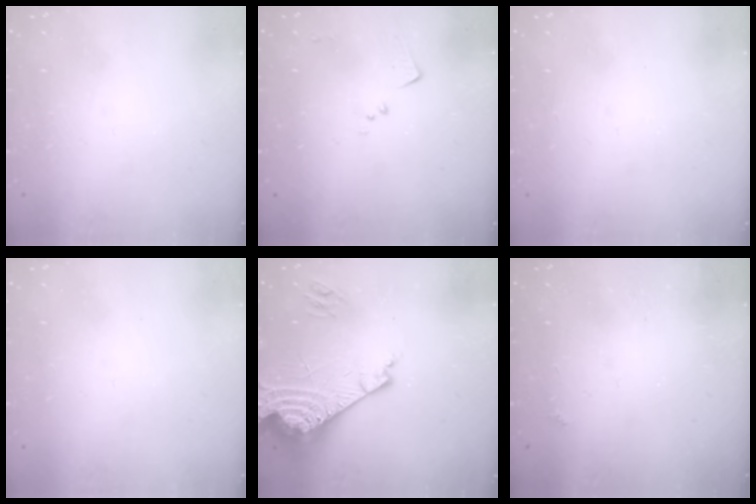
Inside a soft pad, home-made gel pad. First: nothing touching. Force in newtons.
{"total": 6.4, "press": 6.4, "slide": 0.8}
{"total": 1.3, "press": 1.1, "slide": 0.7}
{"total": 0.0}
{"total": 21.1, "press": 20.9, "slide": 2.6}
{"total": 2.1, "press": 2.1, "slide": 0.4}